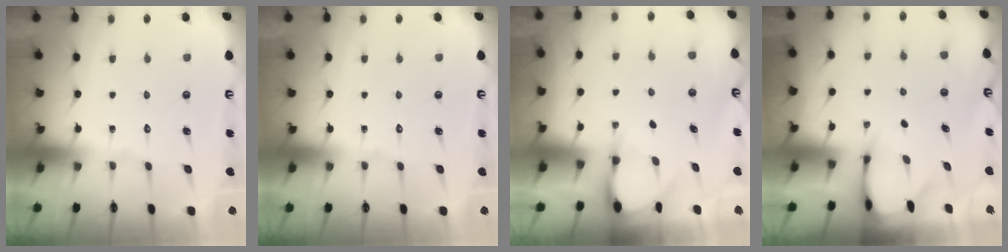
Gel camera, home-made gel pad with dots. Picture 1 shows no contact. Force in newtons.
{"total": 0.0}
{"total": 2.9, "press": 2.9, "slide": 0.3}
{"total": 2.7, "press": 2.7, "slide": 0.4}